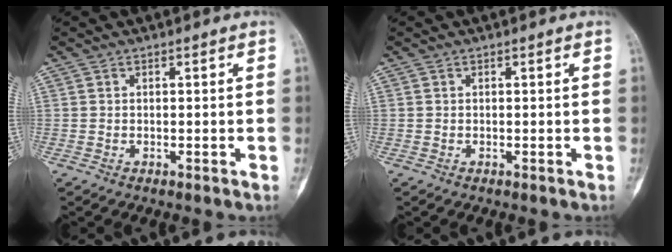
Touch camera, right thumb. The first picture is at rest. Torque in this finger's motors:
{"motor_torque": [0.01, 0.01, 0.00, 0.00, 0.00]}